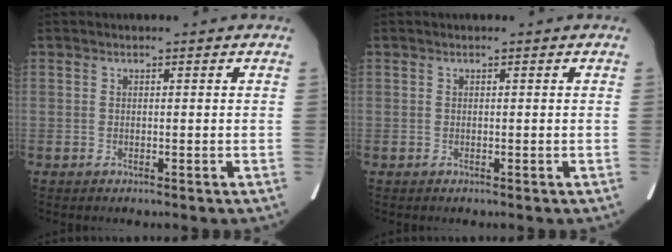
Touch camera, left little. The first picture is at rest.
{"total": 0.0}